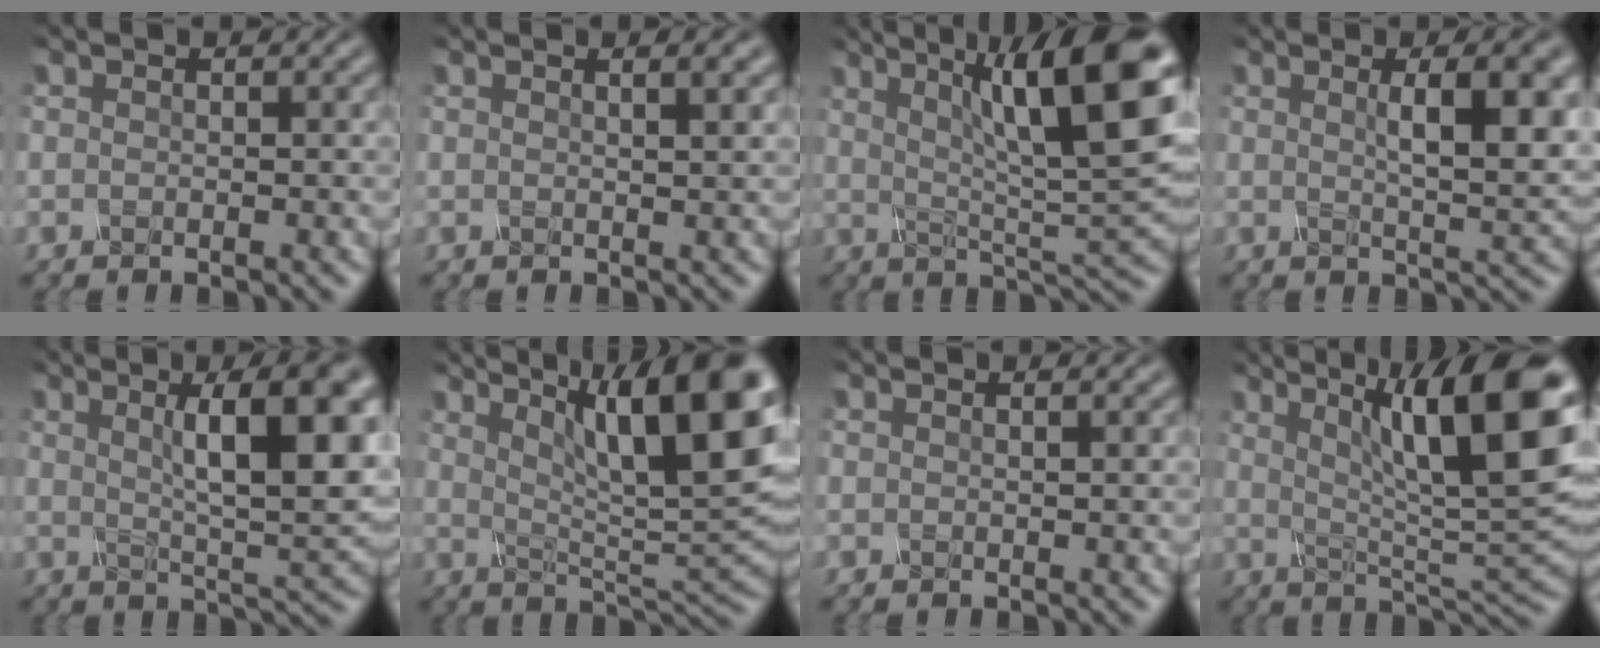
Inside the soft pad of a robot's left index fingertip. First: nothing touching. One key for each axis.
{"total": 3.3, "fx": 1.6, "fy": 1.3, "fz": 2.6, "tx": -0.012, "ty": 0.033, "tz": -0.003}
{"total": 12.0, "fx": 3.8, "fy": 2.4, "fz": 11.1, "tx": -0.154, "ty": 0.018, "tz": 0.075}
{"total": 6.3, "fx": 1.3, "fy": 1.3, "fz": 6.1, "tx": -0.070, "ty": 0.012, "tz": 0.033}
{"total": 10.1, "fx": 2.2, "fy": 2.1, "fz": 9.6, "tx": -0.119, "ty": 0.012, "tz": 0.049}
{"total": 13.8, "fx": 5.5, "fy": 3.3, "fz": 12.2, "tx": -0.167, "ty": 0.018, "tz": 0.113}
{"total": 1.0, "fx": 0.5, "fy": 0.4, "fz": 0.7, "tx": -0.003, "ty": 0.009, "tz": -0.005}
{"total": 13.4, "fx": 4.1, "fy": 3.1, "fz": 12.3, "tx": -0.166, "ty": 0.014, "tz": 0.082}